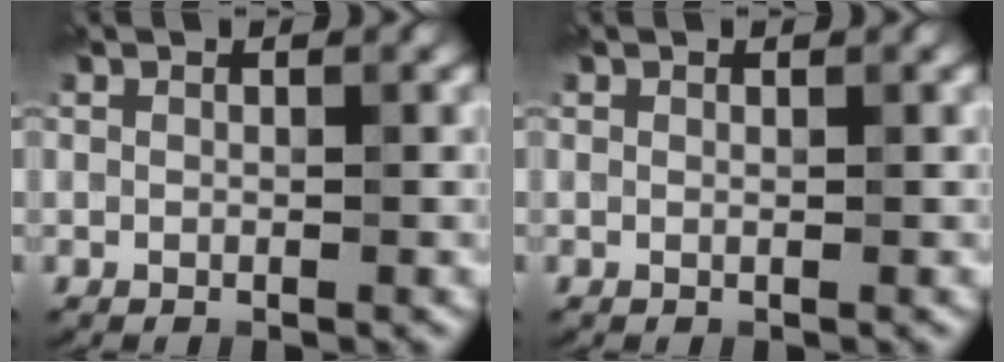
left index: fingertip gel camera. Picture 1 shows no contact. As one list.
[{"total": 0.0}]